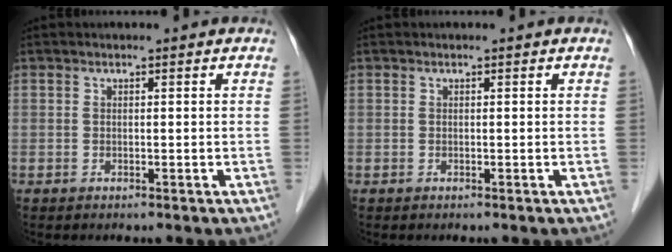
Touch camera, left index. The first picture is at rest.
{"total": 0.0}